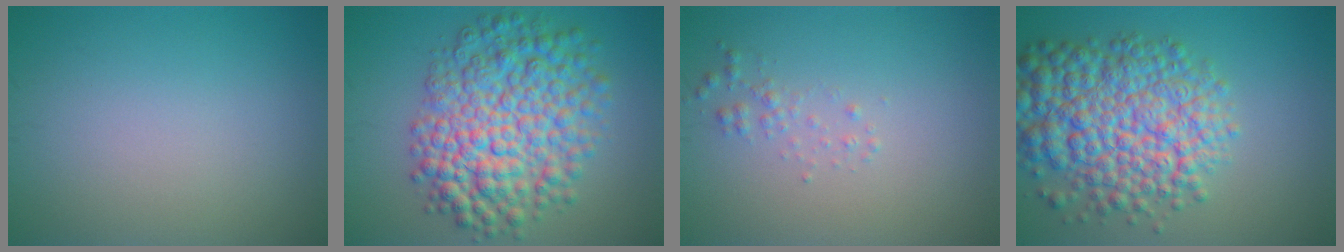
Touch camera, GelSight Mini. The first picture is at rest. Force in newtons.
{"total": 9.4, "press": 9.4, "slide": 0.2}
{"total": 1.1, "press": 1.1, "slide": 0.0}
{"total": 9.9, "press": 9.9, "slide": 0.3}